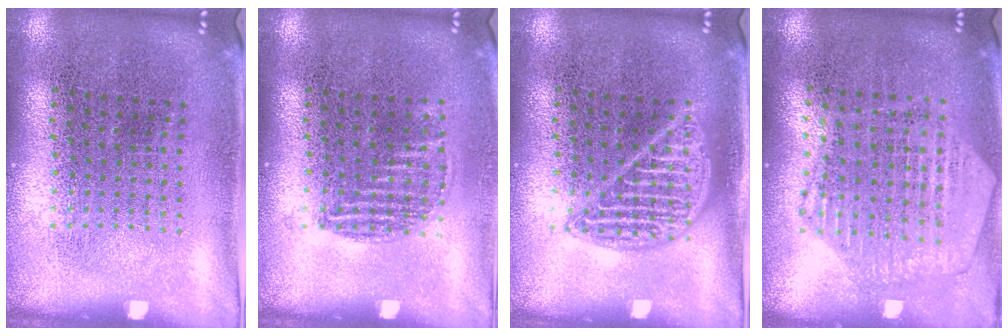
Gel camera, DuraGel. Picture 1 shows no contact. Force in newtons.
{"total": 0.9, "press": 0.8, "slide": 0.3}
{"total": 1.5, "press": 1.5, "slide": 0.2}
{"total": 1.1, "press": 1.1, "slide": 0.1}